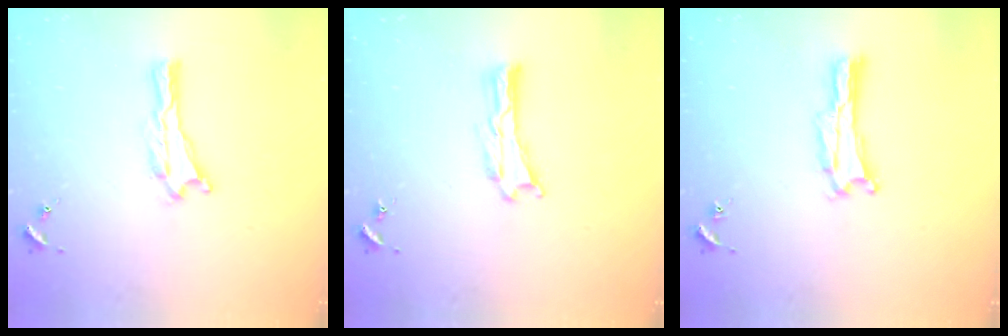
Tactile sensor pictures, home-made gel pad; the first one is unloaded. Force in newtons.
{"total": 0.0}
{"total": 0.0}